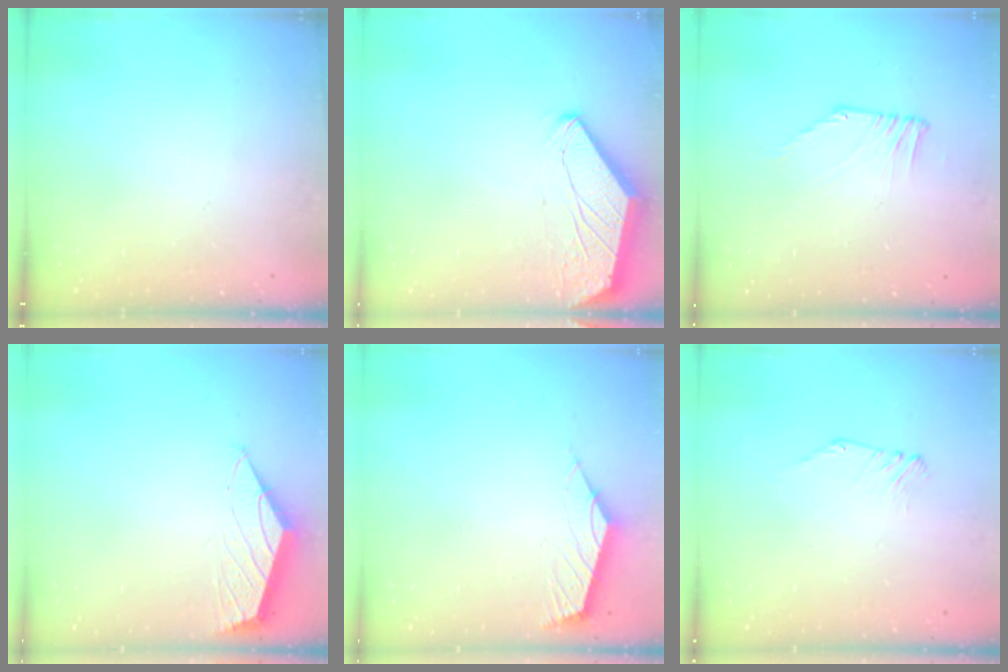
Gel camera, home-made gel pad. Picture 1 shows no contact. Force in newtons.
{"total": 0.0}
{"total": 0.5, "press": 0.2, "slide": 0.5}
{"total": 1.5, "press": 1.4, "slide": 0.4}
{"total": 2.4, "press": 2.3, "slide": 0.6}
{"total": 0.6, "press": 0.5, "slide": 0.3}